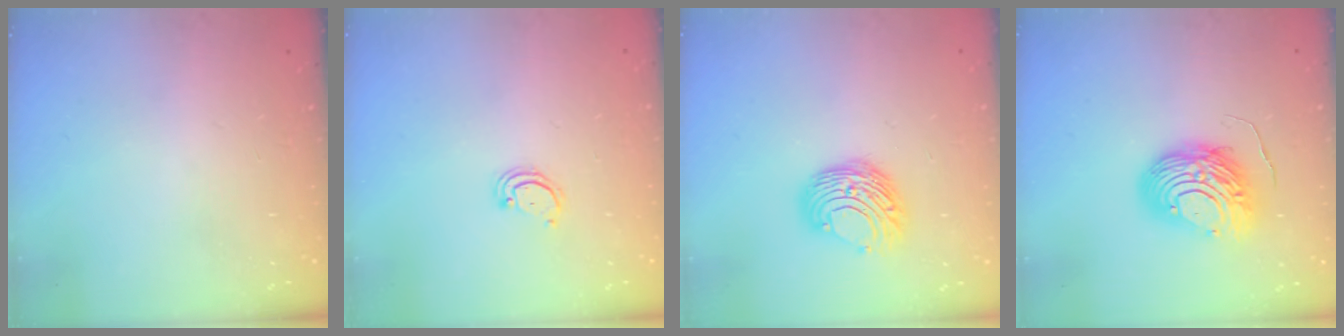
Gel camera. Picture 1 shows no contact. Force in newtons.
{"total": 2.4, "press": 2.4, "slide": 0.2}
{"total": 9.1, "press": 9.1, "slide": 0.4}
{"total": 10.4, "press": 10.3, "slide": 1.1}